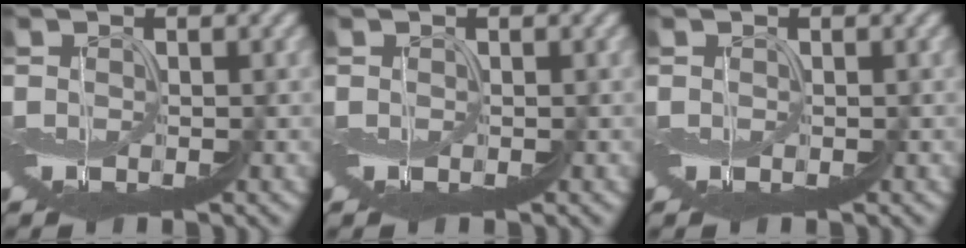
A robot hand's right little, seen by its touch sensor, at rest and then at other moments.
{"total": 0.0}
{"total": 0.0}